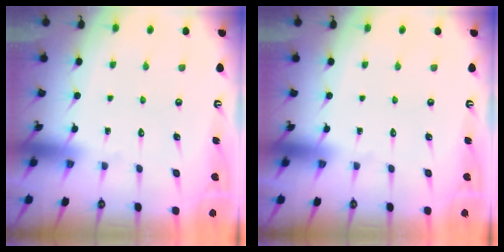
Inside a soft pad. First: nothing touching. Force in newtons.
{"total": 0.0}